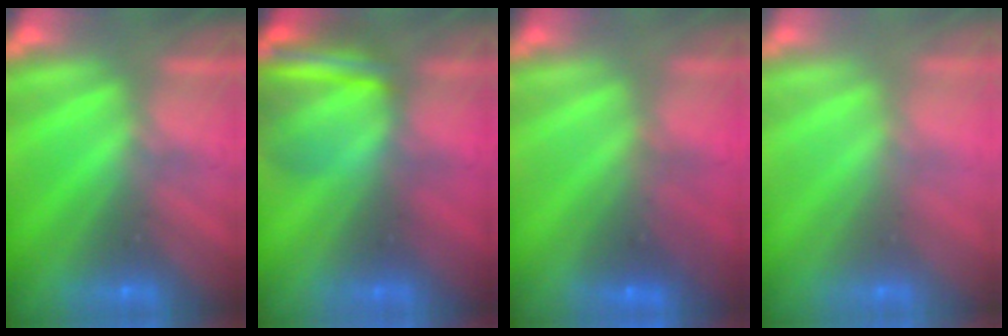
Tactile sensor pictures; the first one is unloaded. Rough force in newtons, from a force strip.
{"total": 8.4}
{"total": 1.9}
{"total": 2.5}